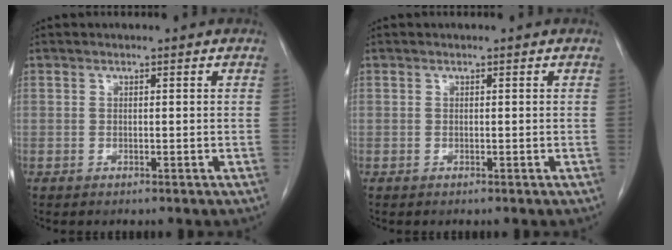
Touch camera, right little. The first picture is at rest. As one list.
[{"total": 0.0}]